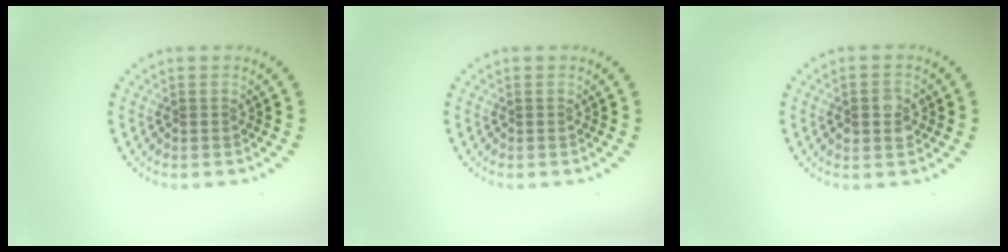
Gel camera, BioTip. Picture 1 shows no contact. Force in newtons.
{"total": 0.0}
{"total": 2.9, "press": 2.9, "slide": 0.1}